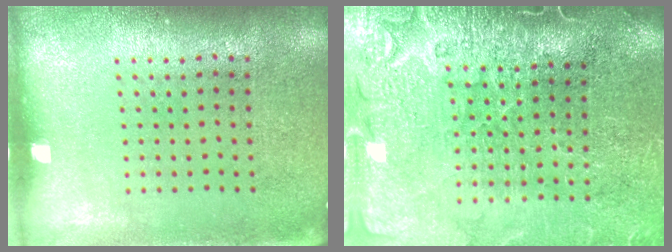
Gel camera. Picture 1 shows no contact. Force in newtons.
{"total": 4.0, "press": 3.5, "slide": 1.9}